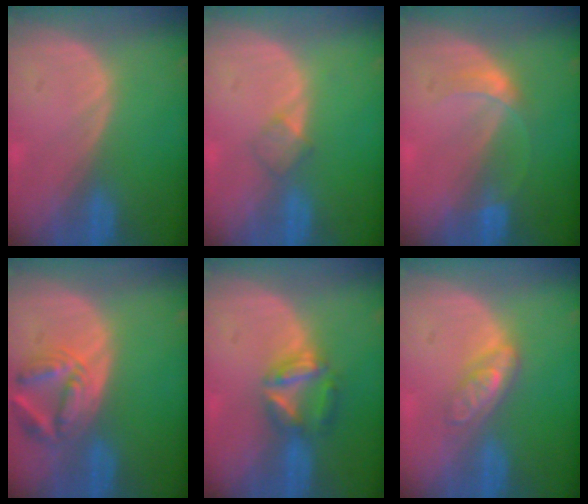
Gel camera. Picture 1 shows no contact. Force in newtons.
{"total": 2.0, "press": 2.0, "slide": 0.2}
{"total": 2.9, "press": 2.9, "slide": 0.1}
{"total": 6.8, "press": 6.3, "slide": 2.6}
{"total": 6.1, "press": 5.6, "slide": 2.5}
{"total": 4.8, "press": 4.3, "slide": 2.1}